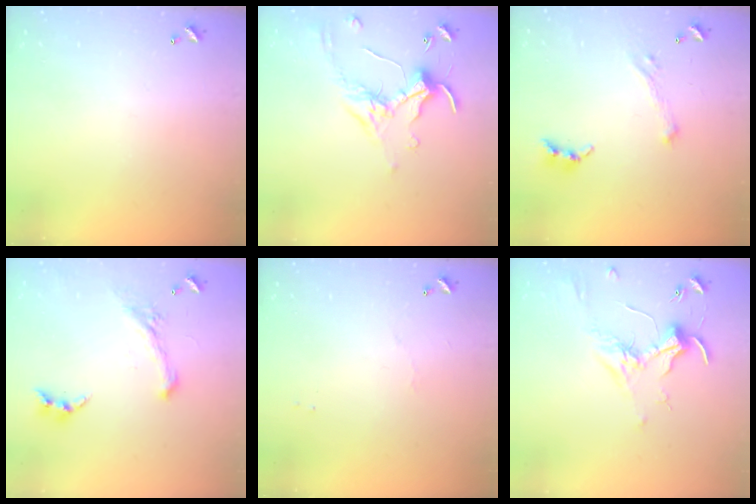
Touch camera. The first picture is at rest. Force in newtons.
{"total": 1.4, "press": 1.3, "slide": 0.6}
{"total": 1.8, "press": 1.7, "slide": 0.6}
{"total": 1.7, "press": 1.0, "slide": 1.3}
{"total": 1.6, "press": 1.5, "slide": 0.5}
{"total": 1.7, "press": 1.5, "slide": 0.8}